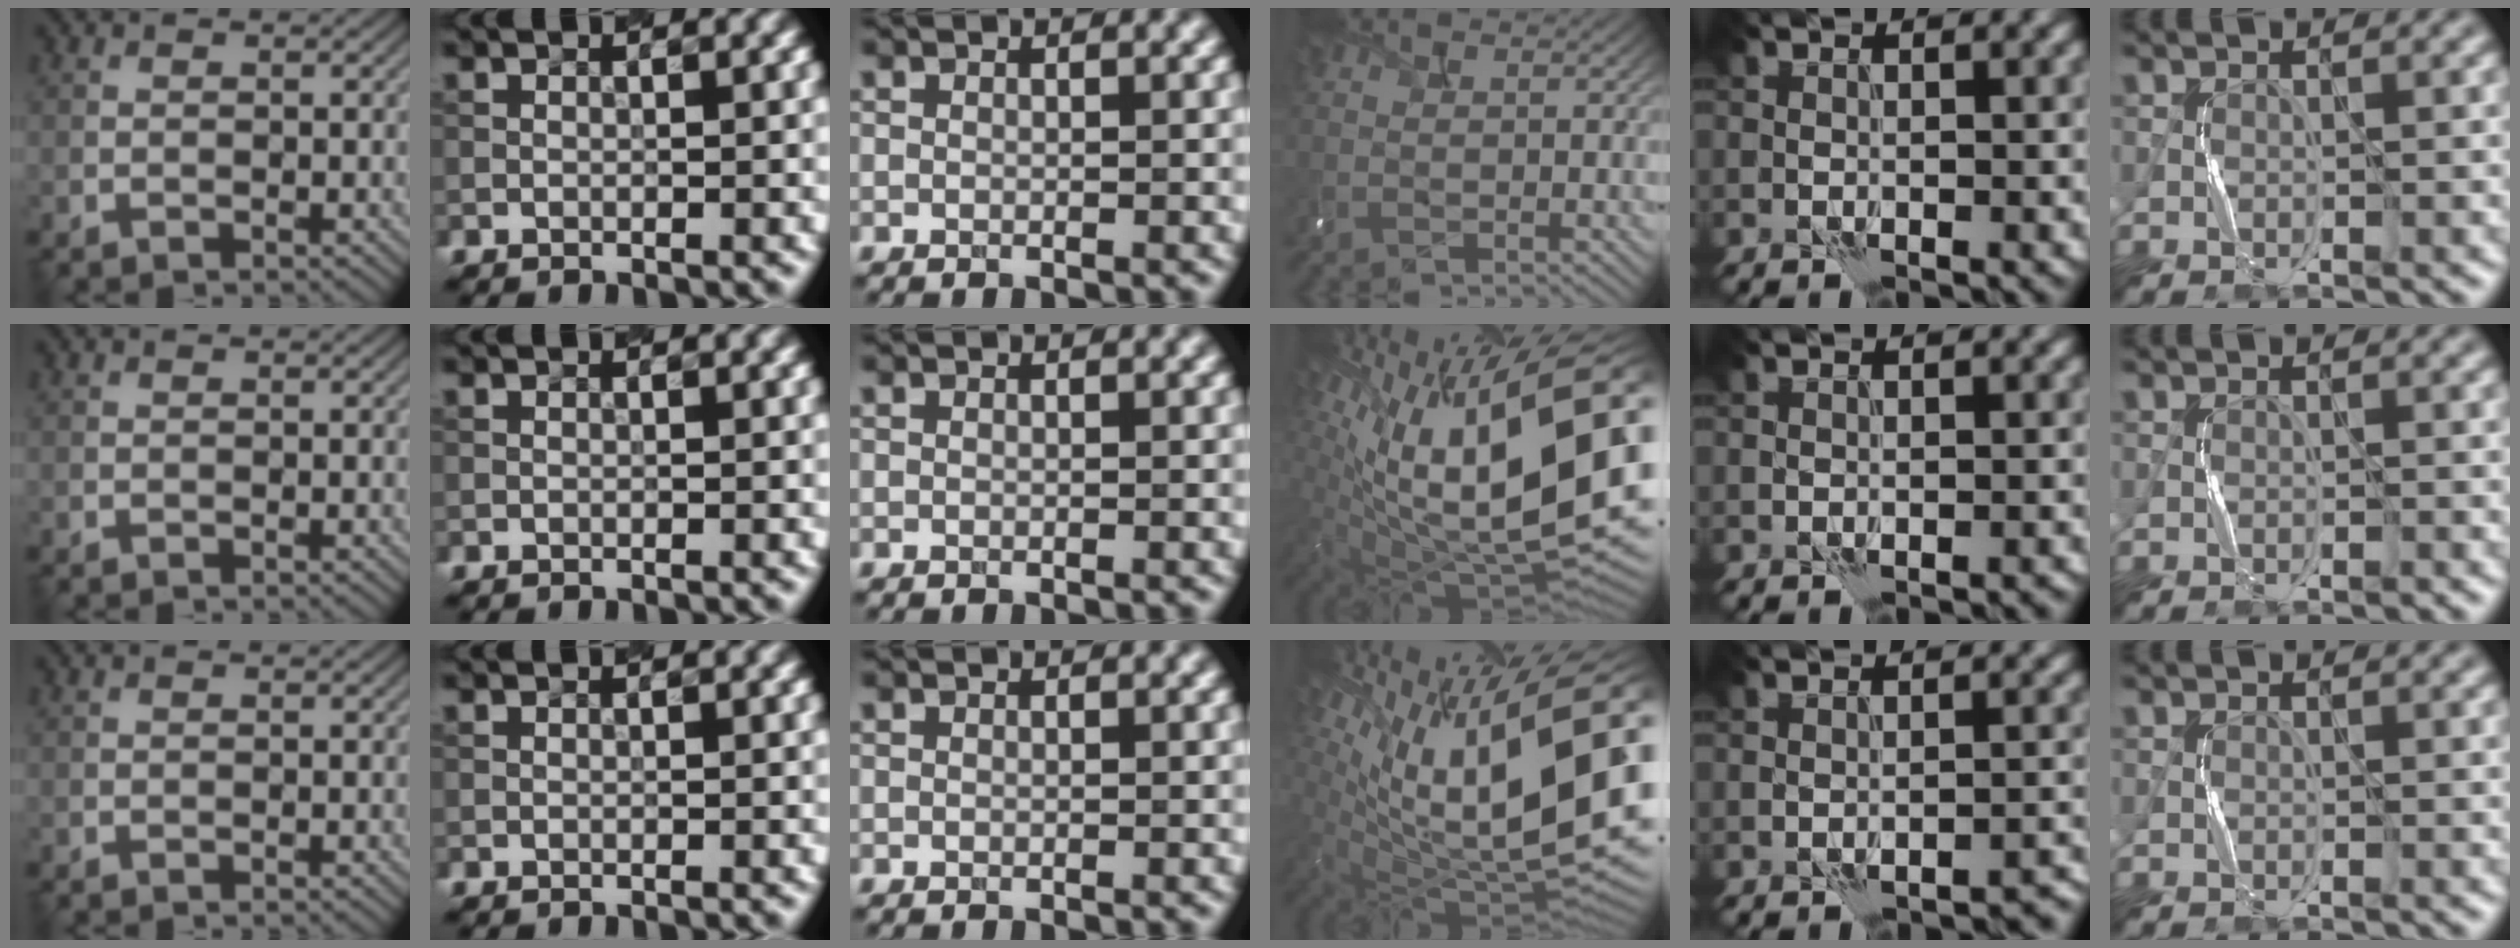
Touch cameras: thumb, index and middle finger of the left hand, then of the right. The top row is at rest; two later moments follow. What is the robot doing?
{"motion": "shake", "object": "tambourine"}